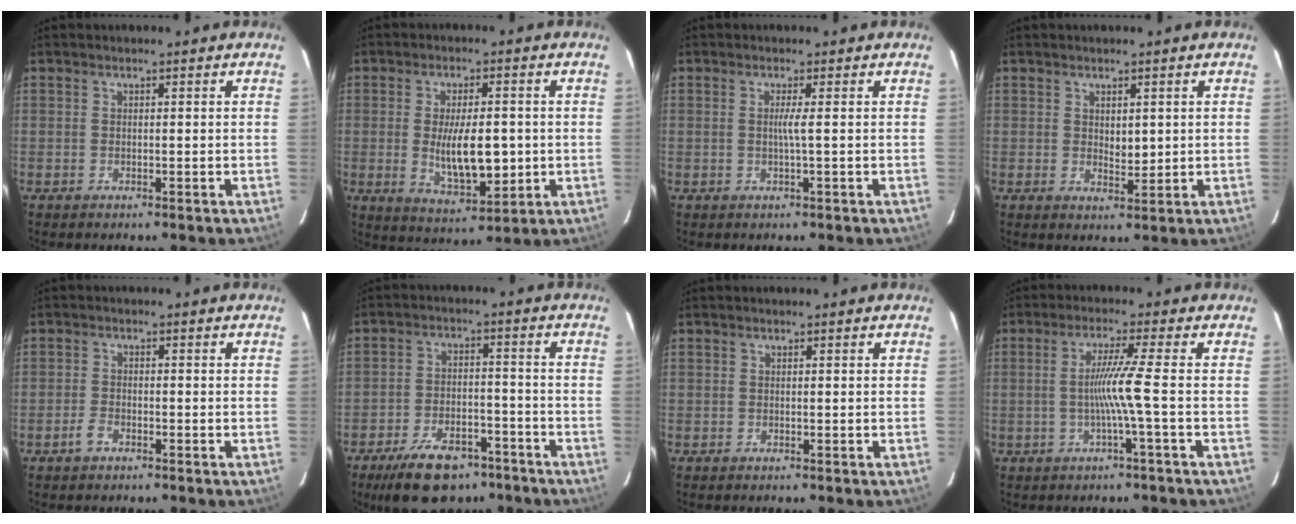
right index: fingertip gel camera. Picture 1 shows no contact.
{"total": 9.5, "force": [-0.5, 3.3, 8.9], "torque": [-0.156, -0.012, 0.002]}
{"total": 1.5, "force": [0.0, -0.5, 1.4], "torque": [-0.030, 0.000, -0.001]}
{"total": 2.3, "force": [0.6, 1.2, 1.9], "torque": [-0.026, -0.008, 0.014]}
{"total": 1.8, "force": [-1.2, 0.8, 1.1], "torque": [-0.028, 0.000, -0.021]}
{"total": 11.7, "force": [-8.6, 5.1, 6.0], "torque": [-0.108, -0.004, -0.139]}
{"total": 0.0}
{"total": 5.3, "force": [-0.9, -1.9, 4.9], "torque": [-0.096, 0.000, -0.015]}